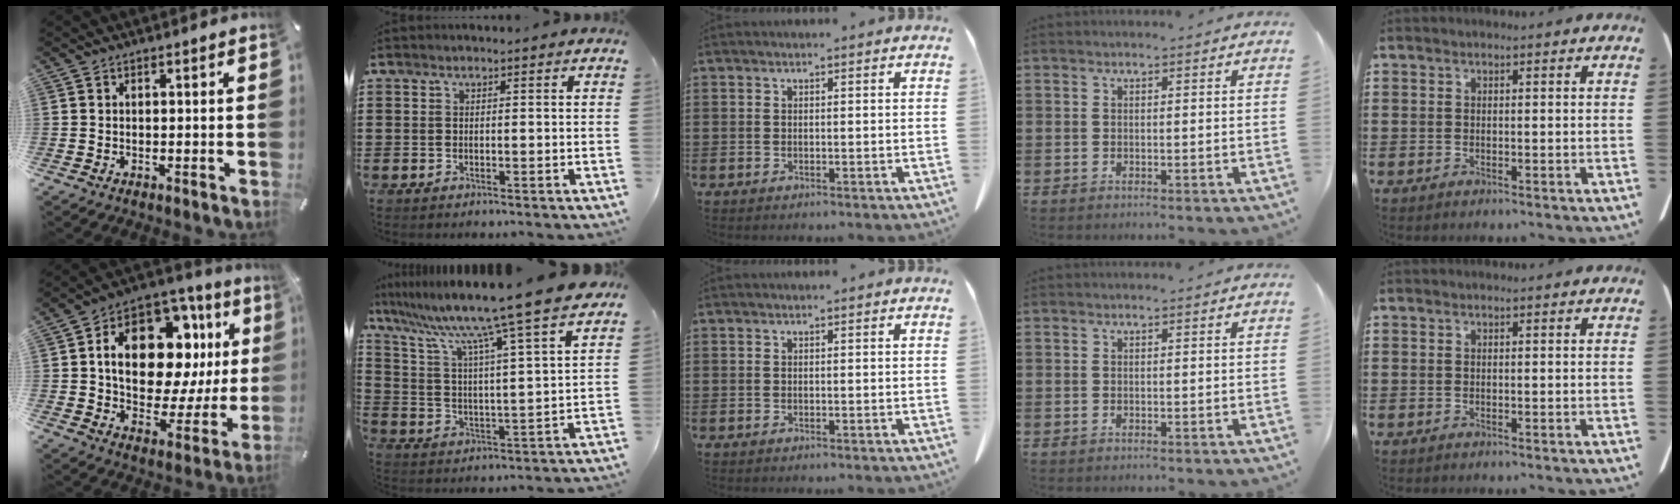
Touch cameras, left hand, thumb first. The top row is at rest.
{"thumb": {"total": 20.8, "force": [6.2, 12.5, 15.4], "torque": [-0.244, -0.036, 0.101]}, "index": {"total": 11.0, "force": [9.4, -1.7, 5.5], "torque": [-0.144, -0.069, 0.145]}}